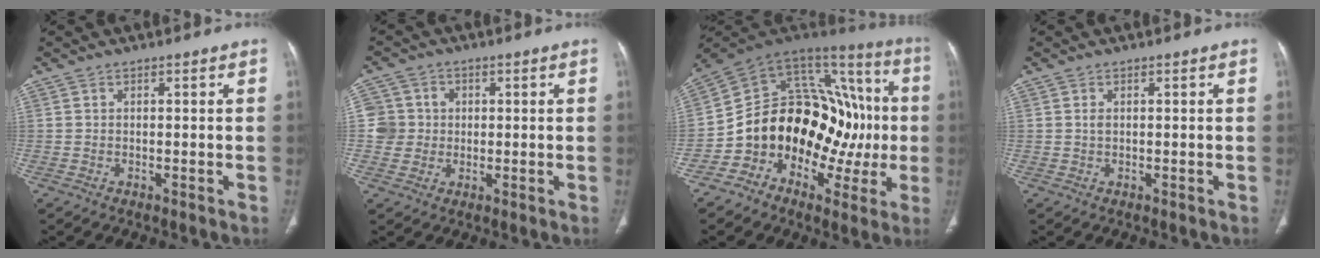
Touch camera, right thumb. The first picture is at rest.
{"total": 5.8, "force": [0.4, 5.8, 0.8], "torque": [0.014, 0.008, 0.004]}
{"total": 26.1, "force": [-3.4, 17.8, 18.8], "torque": [-0.235, 0.083, -0.049]}
{"total": 0.9, "force": [0.2, 0.5, 0.7], "torque": [-0.016, 0.003, 0.007]}